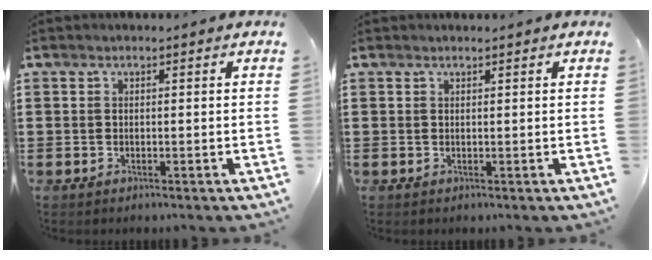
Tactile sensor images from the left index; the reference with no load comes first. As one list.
[{"total": 0.5, "force": [0.5, 0.0, 0.2], "torque": [-0.005, -0.001, 0.011]}]